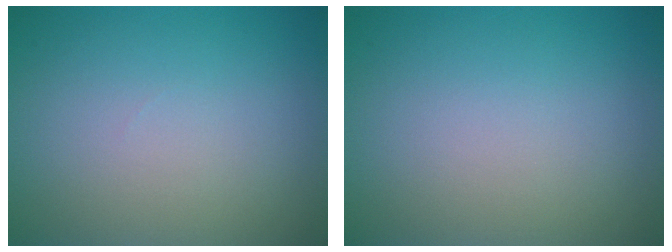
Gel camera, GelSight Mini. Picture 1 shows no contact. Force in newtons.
{"total": 0.0}